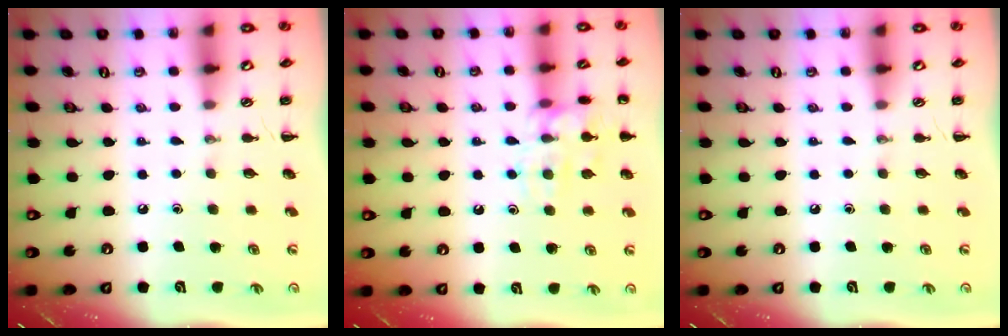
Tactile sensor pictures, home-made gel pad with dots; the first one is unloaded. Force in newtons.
{"total": 12.7, "press": 12.7, "slide": 0.7}
{"total": 0.0}